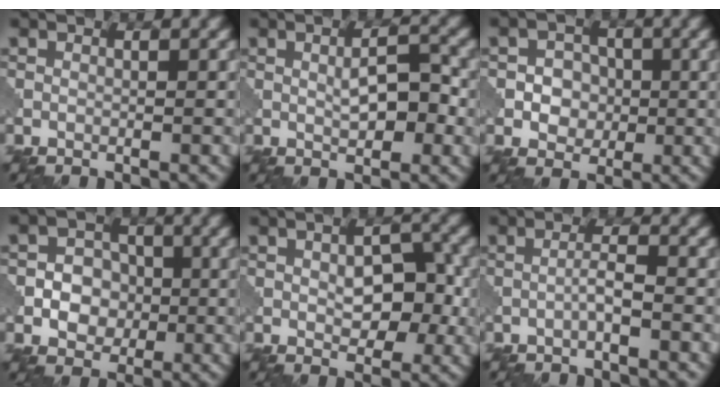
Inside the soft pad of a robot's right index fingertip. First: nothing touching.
{"total": 3.5, "force": [-0.1, 1.5, 3.2], "torque": [-0.056, 0.000, -0.001]}
{"total": 3.2, "force": [-0.4, 2.8, 1.5], "torque": [-0.011, -0.001, -0.019]}
{"total": 4.4, "force": [-0.8, 3.6, 2.3], "torque": [-0.020, 0.000, -0.022]}
{"total": 5.0, "force": [-0.2, 2.8, 4.2], "torque": [-0.066, -0.001, 0.001]}
{"total": 1.6, "force": [-0.8, 0.1, 1.4], "torque": [-0.027, 0.008, -0.017]}